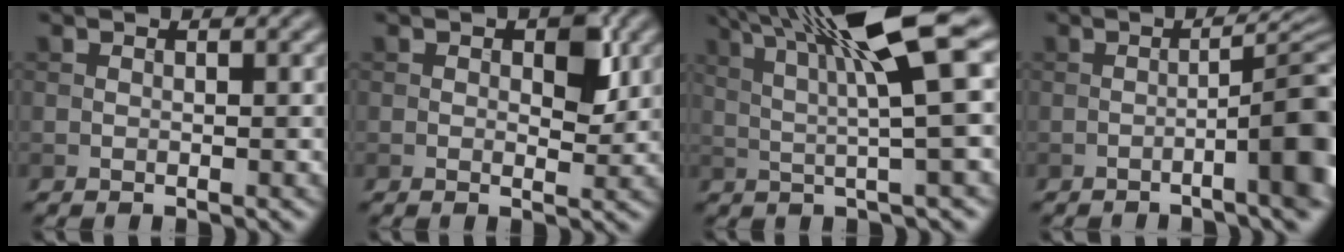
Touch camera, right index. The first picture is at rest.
{"total": 2.6, "force": [0.7, 1.4, 2.1], "torque": [-0.023, -0.006, 0.010]}
{"total": 10.4, "force": [4.2, 1.5, 9.3], "torque": [-0.144, 0.018, 0.073]}
{"total": 9.5, "force": [-2.5, 2.1, 8.9], "torque": [-0.103, 0.004, -0.034]}